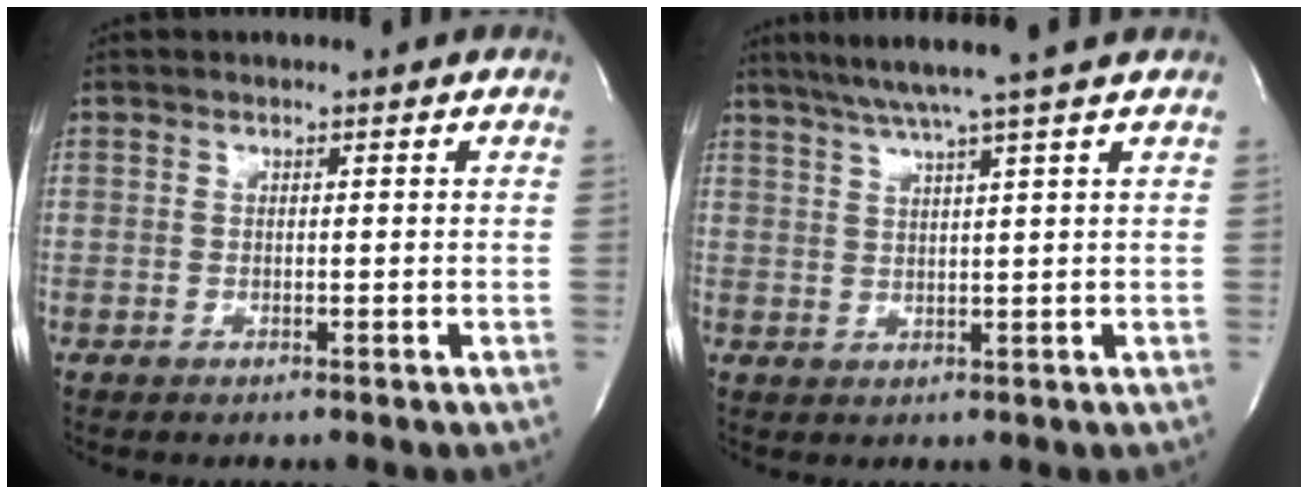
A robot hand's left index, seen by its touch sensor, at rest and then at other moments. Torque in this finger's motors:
{"motor_torque": [0.08, -0.12, -0.02, 0.04]}